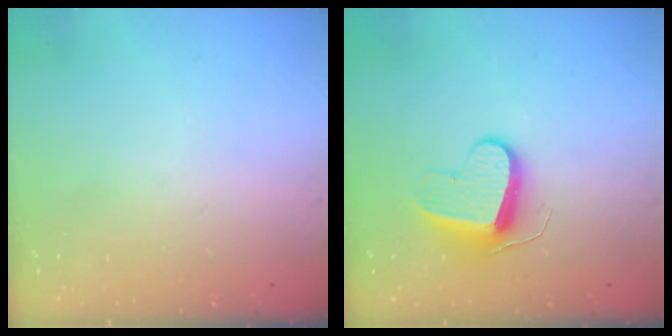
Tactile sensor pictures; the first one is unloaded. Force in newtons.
{"total": 9.0, "press": 9.0, "slide": 0.1}